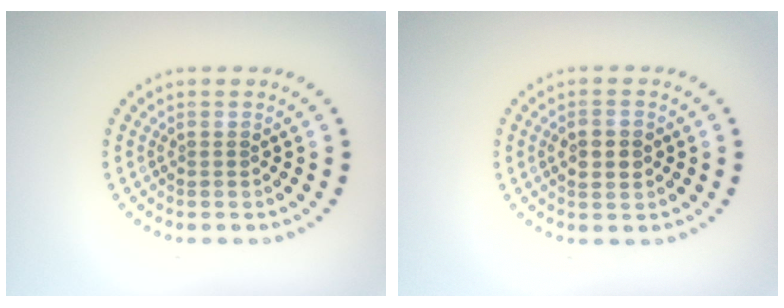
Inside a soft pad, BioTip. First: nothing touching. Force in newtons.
{"total": 2.4, "press": 2.4, "slide": 0.2}